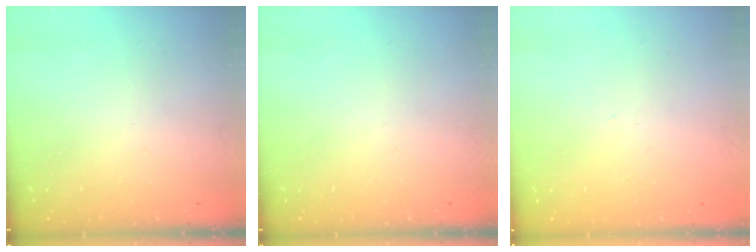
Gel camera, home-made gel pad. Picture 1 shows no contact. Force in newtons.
{"total": 0.0}
{"total": 0.0}